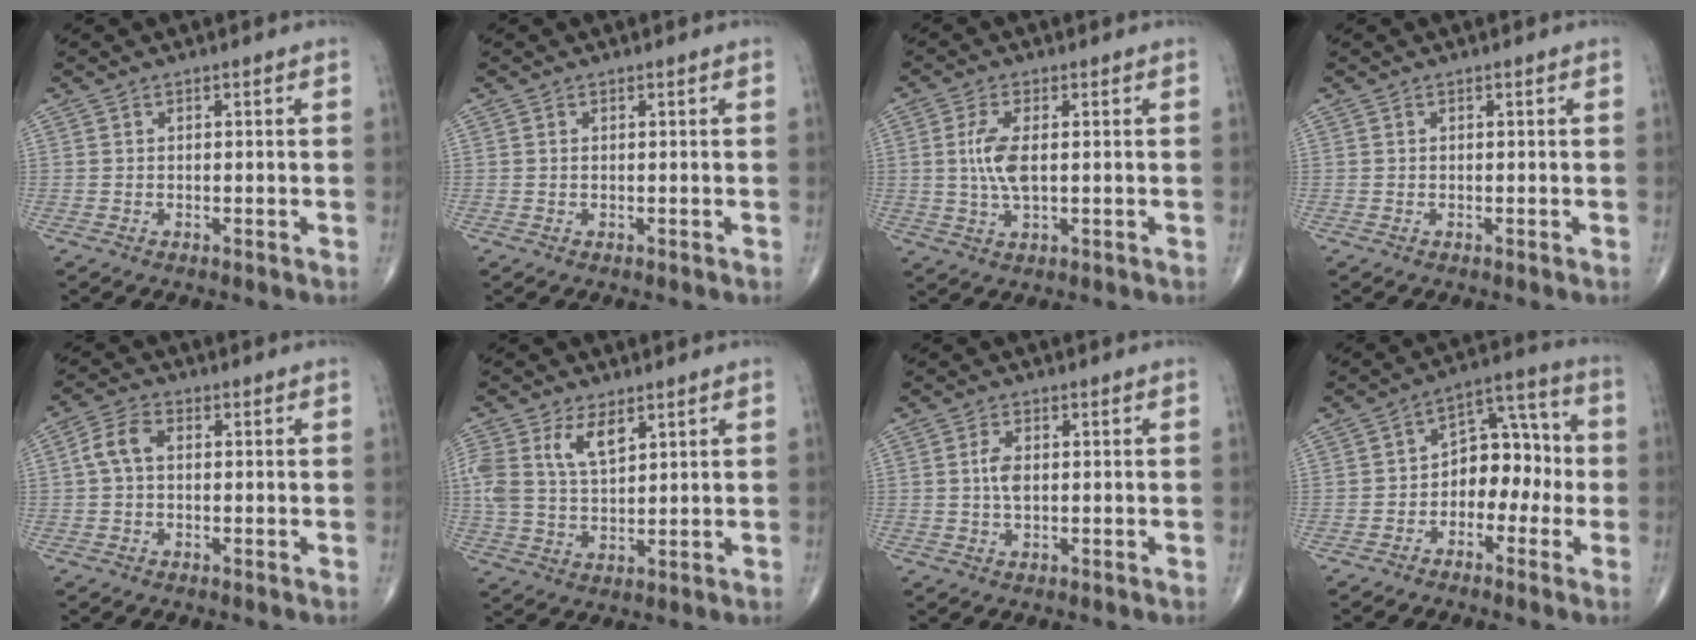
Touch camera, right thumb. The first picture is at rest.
{"total": 0.0}
{"total": 6.1, "force": [0.5, 2.4, 5.6], "torque": [-0.123, -0.003, 0.009]}
{"total": 0.0}
{"total": 4.7, "force": [0.3, 3.0, 3.7], "torque": [-0.075, 0.016, -0.001]}
{"total": 9.1, "force": [4.1, 4.6, 6.6], "torque": [-0.133, -0.004, 0.085]}
{"total": 3.1, "force": [0.2, 1.6, 2.6], "torque": [-0.051, 0.002, 0.003]}
{"total": 10.4, "force": [-2.0, 7.0, 7.4], "torque": [-0.069, 0.050, -0.045]}